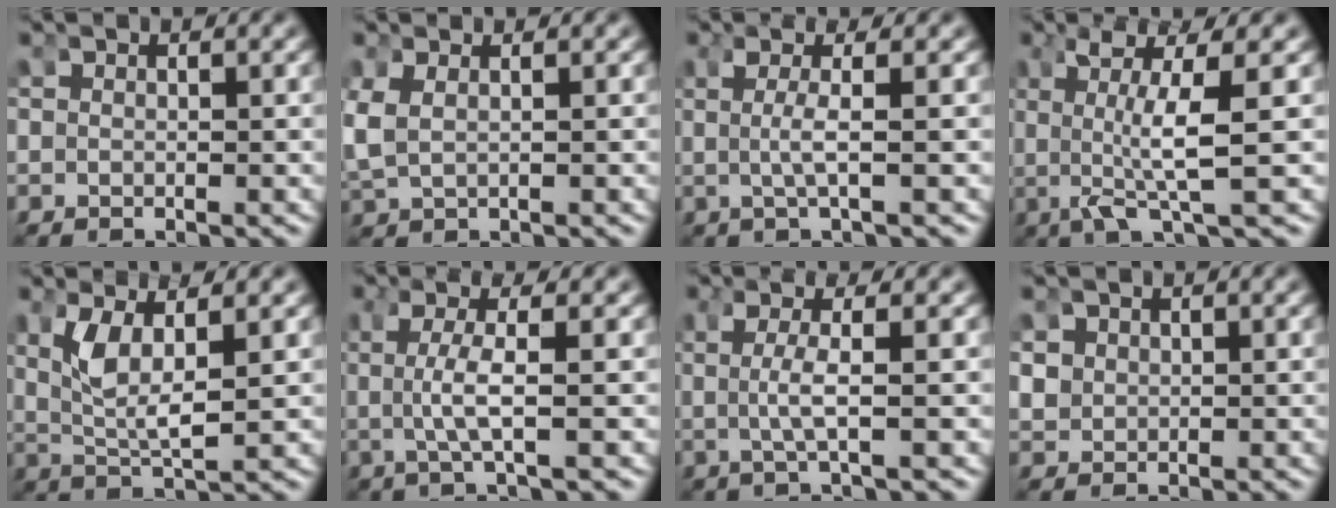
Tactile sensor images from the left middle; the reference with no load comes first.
{"total": 2.7, "force": [0.5, 2.1, 1.7], "torque": [-0.057, -0.007, 0.020]}
{"total": 2.4, "force": [0.0, -0.6, 2.3], "torque": [-0.052, -0.006, 0.007]}
{"total": 5.5, "force": [0.9, 0.0, 5.4], "torque": [-0.097, -0.001, 0.018]}
{"total": 4.0, "force": [0.9, 1.5, 3.6], "torque": [-0.090, -0.012, 0.026]}
{"total": 3.2, "force": [-0.2, -0.4, 3.2], "torque": [-0.072, -0.005, 0.003]}
{"total": 2.6, "force": [0.0, -0.5, 2.6], "torque": [-0.058, -0.005, 0.006]}
{"total": 2.6, "force": [0.4, 2.4, 0.9], "torque": [-0.038, -0.006, 0.016]}